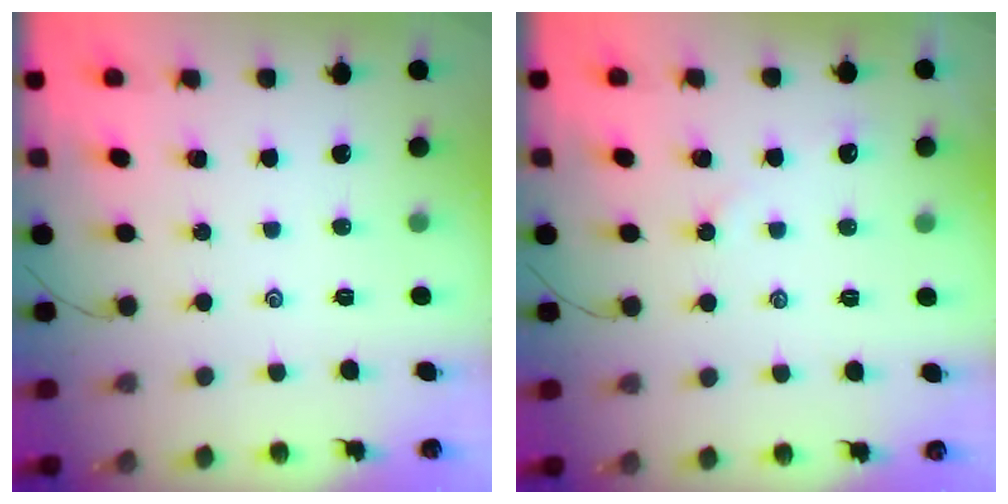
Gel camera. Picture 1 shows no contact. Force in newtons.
{"total": 2.9, "press": 2.8, "slide": 0.6}